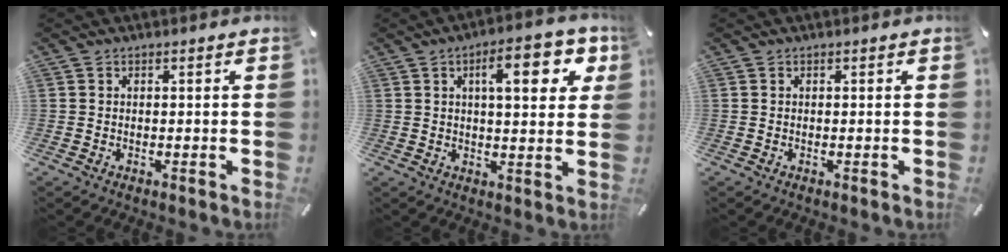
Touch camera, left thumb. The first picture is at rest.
{"total": 12.6, "force": [4.9, 4.7, 10.6], "torque": [-0.145, -0.008, 0.073]}
{"total": 0.0}